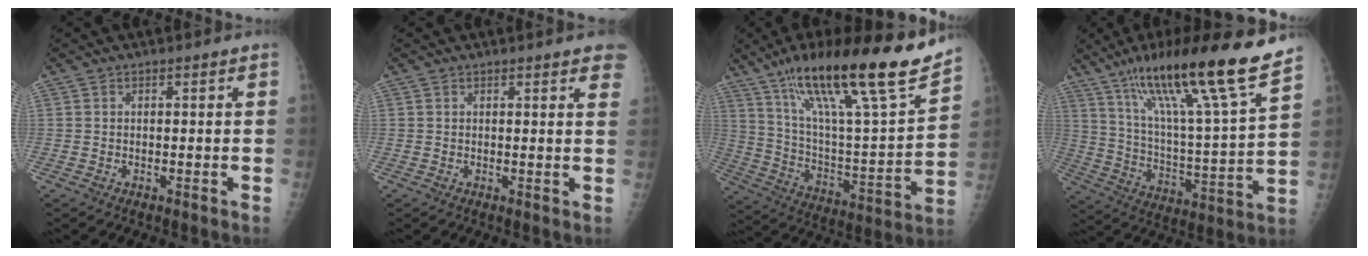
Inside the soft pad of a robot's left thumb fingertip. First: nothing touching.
{"total": 5.7, "force": [4.1, 1.3, 3.7], "torque": [-0.026, -0.006, 0.036]}
{"total": 28.3, "force": [19.0, 4.4, 20.5], "torque": [-0.316, -0.054, 0.323]}
{"total": 23.5, "force": [16.5, 1.4, 16.7], "torque": [-0.256, -0.058, 0.281]}